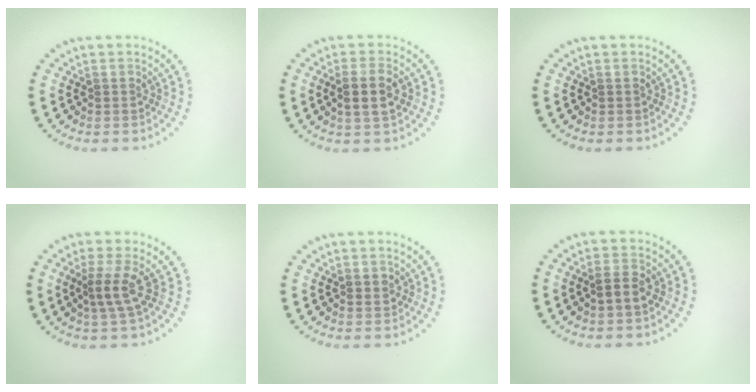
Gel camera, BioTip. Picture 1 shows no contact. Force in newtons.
{"total": 3.0, "press": 2.8, "slide": 0.8}
{"total": 0.0}
{"total": 2.6, "press": 1.8, "slide": 1.8}
{"total": 0.7, "press": 0.6, "slide": 0.2}
{"total": 1.9, "press": 1.8, "slide": 0.4}